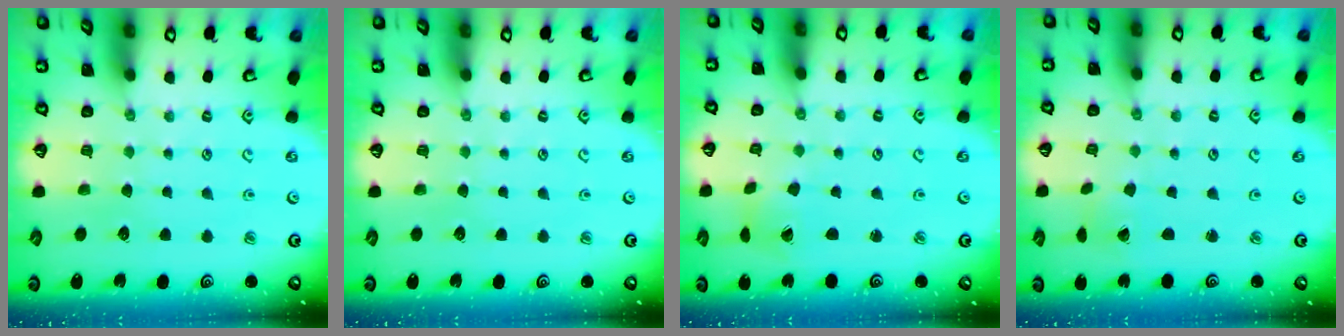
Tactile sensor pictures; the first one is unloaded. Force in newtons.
{"total": 0.0}
{"total": 1.6, "press": 1.5, "slide": 0.3}
{"total": 0.7, "press": 0.7, "slide": 0.0}